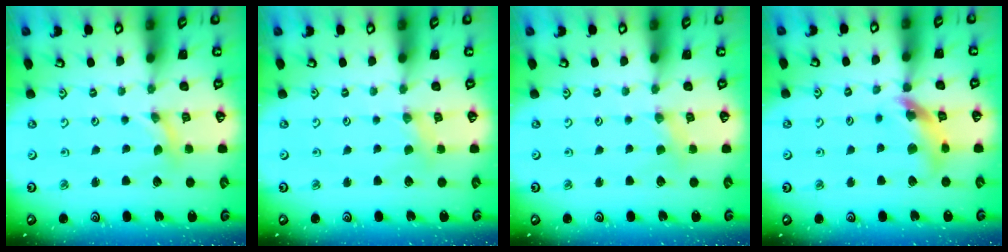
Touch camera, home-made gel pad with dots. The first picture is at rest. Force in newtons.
{"total": 2.2, "press": 2.2, "slide": 0.4}
{"total": 2.2, "press": 2.2, "slide": 0.4}
{"total": 13.0, "press": 12.9, "slide": 1.6}